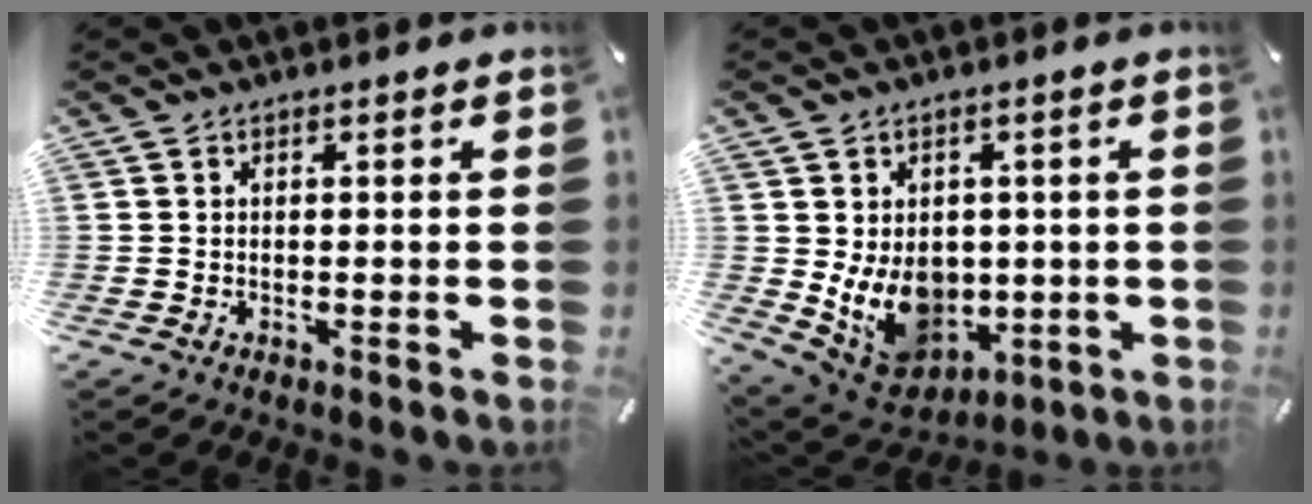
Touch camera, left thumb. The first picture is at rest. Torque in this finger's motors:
{"motor_torque": [2.20, 2.34, 0.85, -0.62, 0.28]}